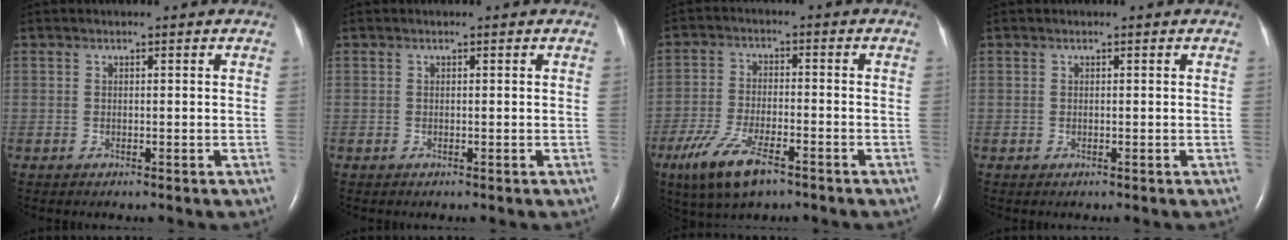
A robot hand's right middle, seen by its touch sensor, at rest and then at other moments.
{"total": 0.0}
{"total": 9.4, "force": [-5.8, 2.7, 6.9], "torque": [-0.144, -0.017, -0.102]}
{"total": 0.0}